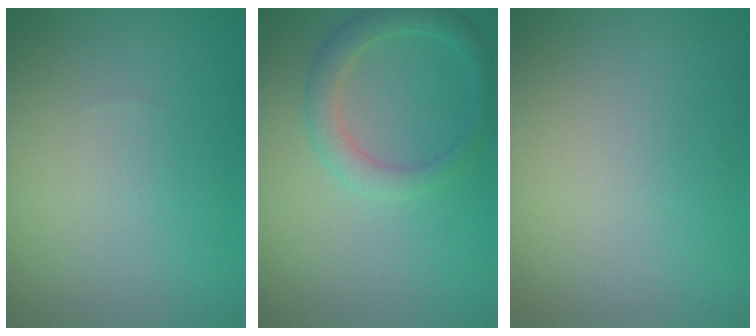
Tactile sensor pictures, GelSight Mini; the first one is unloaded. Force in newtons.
{"total": 2.6, "press": 2.6, "slide": 0.2}
{"total": 0.0}